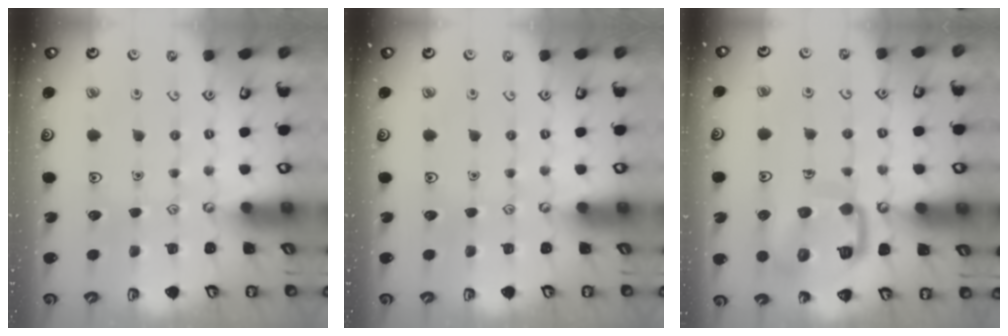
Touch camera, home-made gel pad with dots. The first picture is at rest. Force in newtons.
{"total": 0.0}
{"total": 15.7, "press": 15.6, "slide": 1.6}